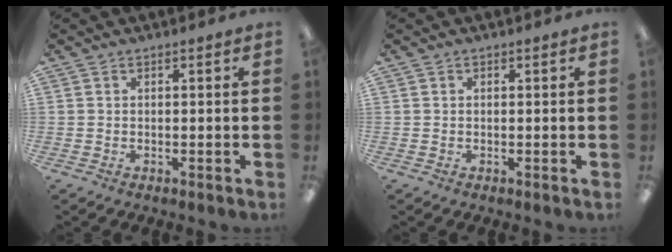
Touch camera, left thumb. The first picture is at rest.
{"total": 0.0}